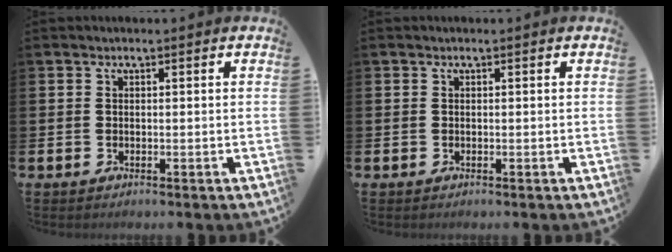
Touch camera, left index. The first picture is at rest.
{"total": 0.0}